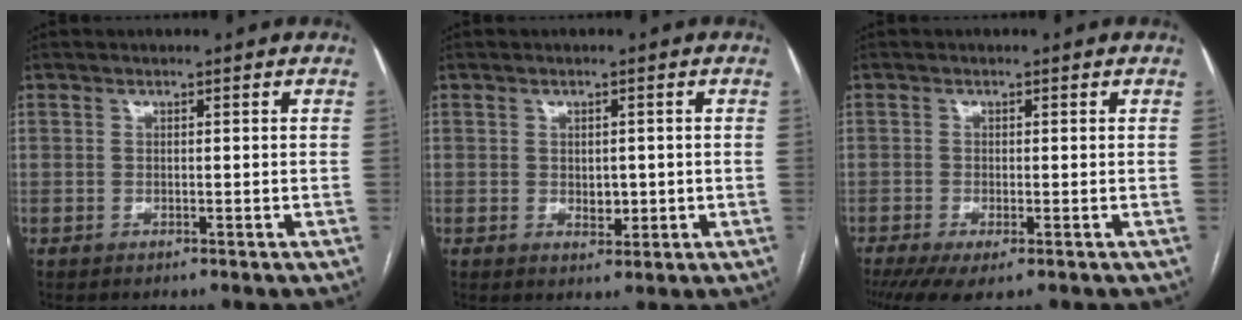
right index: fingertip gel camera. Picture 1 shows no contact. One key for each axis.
{"total": 2.7, "fx": -0.2, "fy": 1.7, "fz": 2.1, "tx": -0.029, "ty": -0.002, "tz": 0.004}
{"total": 5.2, "fx": -3.2, "fy": 1.4, "fz": 3.9, "tx": -0.063, "ty": -0.014, "tz": -0.052}